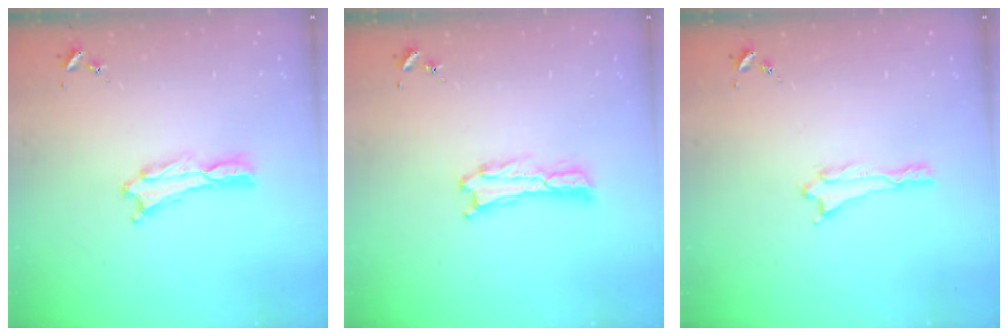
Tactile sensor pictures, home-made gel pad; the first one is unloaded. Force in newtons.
{"total": 0.6, "press": 0.5, "slide": 0.2}
{"total": 0.0}